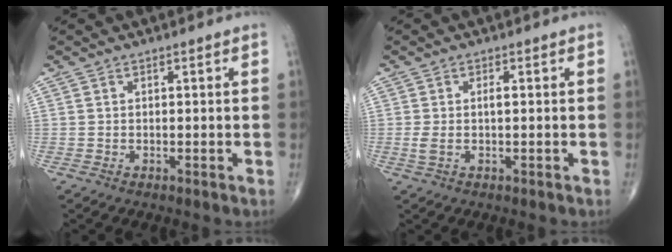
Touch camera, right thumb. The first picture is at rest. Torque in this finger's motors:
{"motor_torque": [1.45, 1.27, 0.54, -0.35, 0.02]}